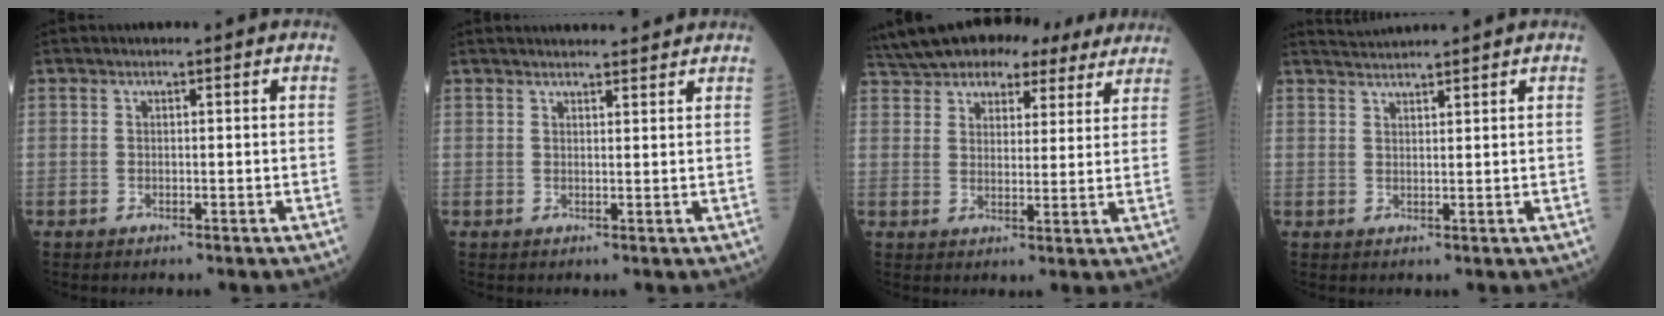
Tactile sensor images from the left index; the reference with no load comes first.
{"total": 7.8, "force": [7.4, 1.0, 2.2], "torque": [-0.026, 0.020, 0.089]}
{"total": 19.5, "force": [16.3, 8.0, 7.3], "torque": [-0.141, 0.050, 0.227]}
{"total": 4.0, "force": [3.9, -0.9, 0.6], "torque": [-0.013, 0.023, 0.071]}